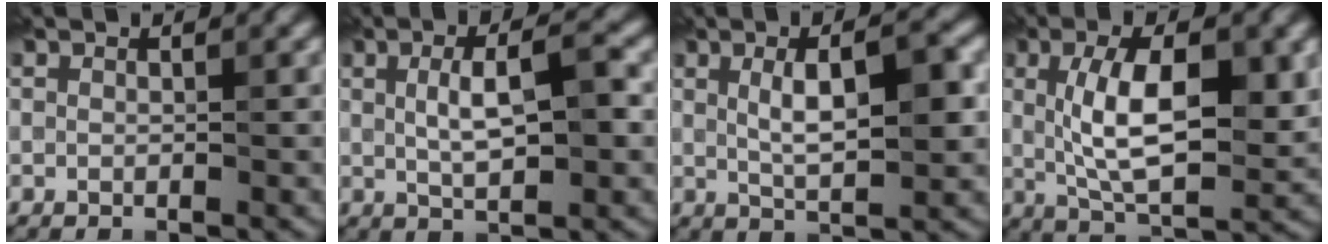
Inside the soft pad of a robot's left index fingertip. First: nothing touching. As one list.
[{"total": 4.9, "force": [0.9, 1.2, 4.7], "torque": [-0.083, 0.007, 0.012]}, {"total": 5.6, "force": [1.1, 1.5, 5.3], "torque": [-0.085, 0.006, 0.017]}, {"total": 8.6, "force": [1.3, 3.2, 7.9], "torque": [-0.133, -0.002, 0.023]}]